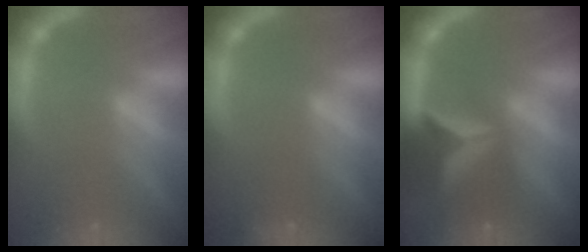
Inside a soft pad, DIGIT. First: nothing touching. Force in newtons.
{"total": 0.9}
{"total": 7.4}